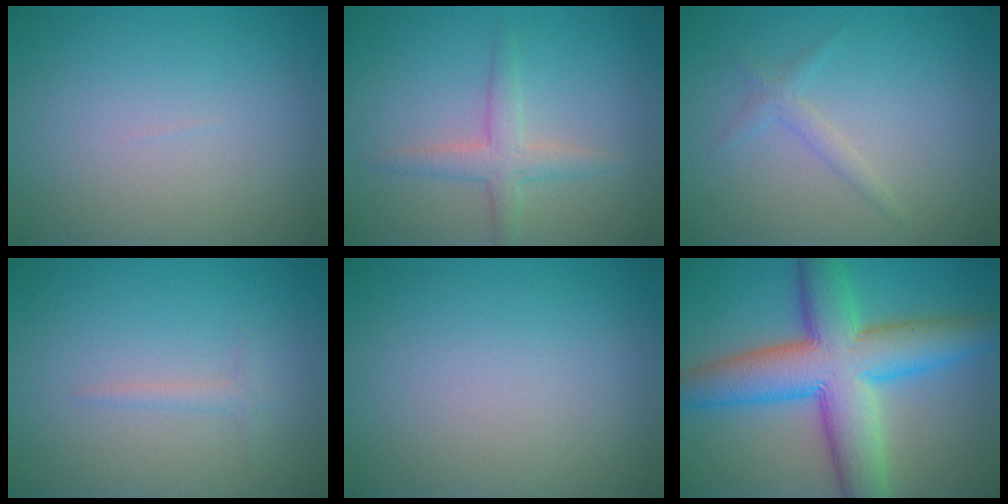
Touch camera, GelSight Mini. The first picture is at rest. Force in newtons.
{"total": 2.4, "press": 2.4, "slide": 0.2}
{"total": 1.4, "press": 1.4, "slide": 0.1}
{"total": 0.8, "press": 0.8, "slide": 0.1}
{"total": 0.0}
{"total": 11.3, "press": 11.3, "slide": 0.1}